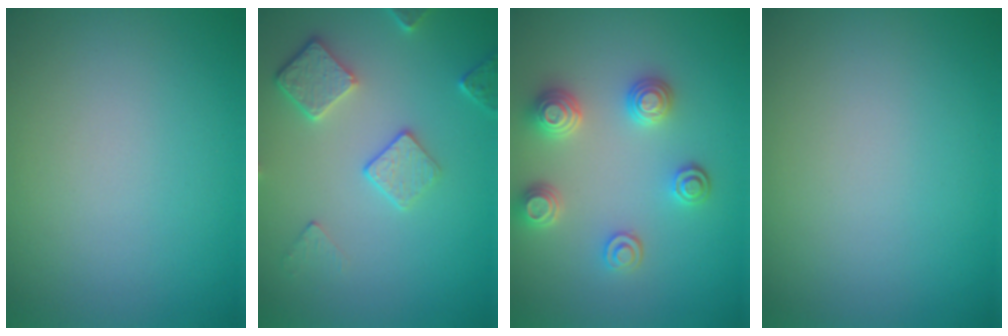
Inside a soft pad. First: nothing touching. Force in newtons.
{"total": 3.7, "press": 3.2, "slide": 2.0}
{"total": 3.4, "press": 3.2, "slide": 1.2}
{"total": 0.0}